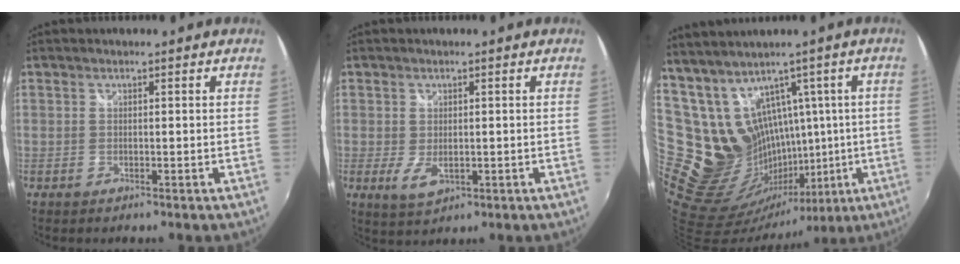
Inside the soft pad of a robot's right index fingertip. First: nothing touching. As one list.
[{"total": 3.8, "force": [-0.5, 2.5, 2.8], "torque": [-0.051, -0.011, -0.004]}, {"total": 19.0, "force": [8.5, 15.1, 8.0], "torque": [-0.173, 0.003, 0.201]}]